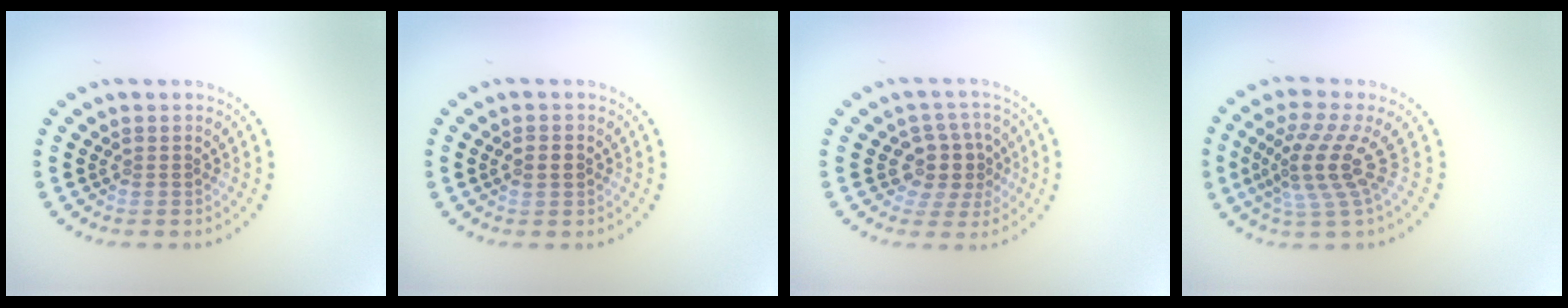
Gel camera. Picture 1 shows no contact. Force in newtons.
{"total": 2.0, "press": 2.0, "slide": 0.2}
{"total": 3.9, "press": 3.6, "slide": 1.4}
{"total": 4.1, "press": 2.9, "slide": 2.9}